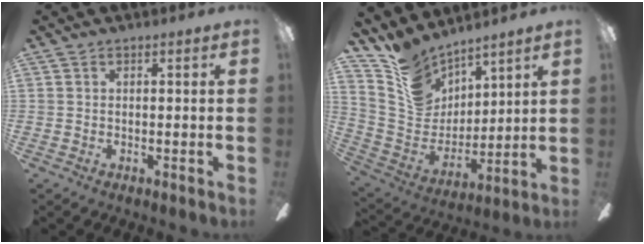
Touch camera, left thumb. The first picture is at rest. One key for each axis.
{"total": 12.8, "fx": 10.5, "fy": 6.9, "fz": 2.8, "tx": -0.087, "ty": -0.078, "tz": 0.205}